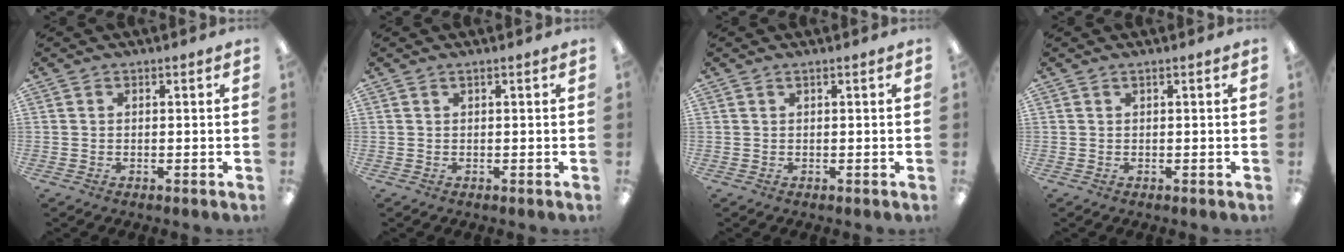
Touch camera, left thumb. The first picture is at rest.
{"total": 0.7, "force": [0.3, 0.0, 0.6], "torque": [-0.011, -0.001, 0.005]}
{"total": 0.8, "force": [0.4, 0.0, 0.7], "torque": [-0.013, 0.000, 0.006]}
{"total": 0.7, "force": [0.4, 0.0, 0.6], "torque": [-0.012, 0.000, 0.006]}